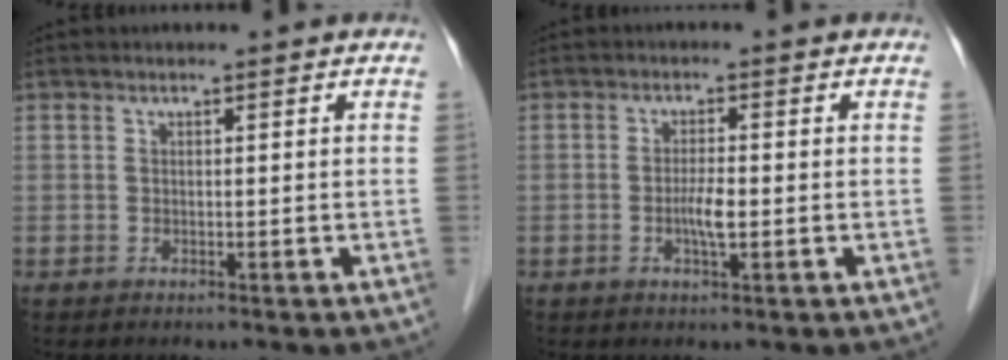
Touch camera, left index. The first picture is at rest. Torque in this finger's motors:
{"motor_torque": [0.56, 0.48, 0.07, 0.03]}